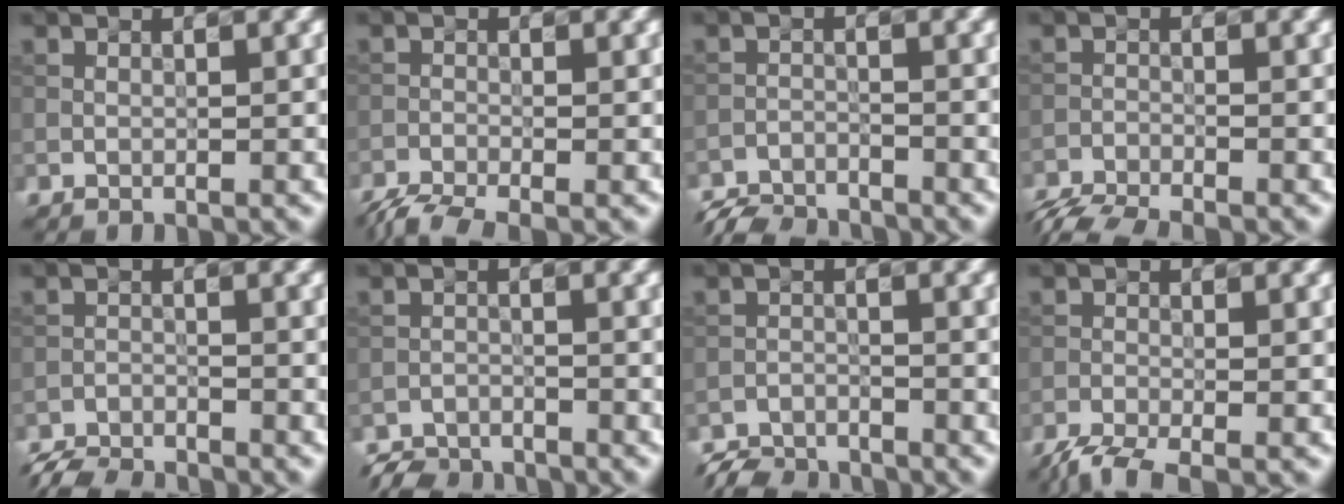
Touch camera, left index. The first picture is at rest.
{"total": 3.8, "force": [-3.1, 0.7, 2.0], "torque": [-0.041, -0.015, -0.070]}
{"total": 4.1, "force": [-4.0, 0.6, 0.5], "torque": [-0.009, -0.010, -0.080]}
{"total": 5.0, "force": [-4.7, 0.7, 1.6], "torque": [-0.041, -0.024, -0.087]}
{"total": 4.1, "force": [-4.1, 0.4, 0.7], "torque": [-0.020, -0.014, -0.081]}
{"total": 3.2, "force": [-3.1, 0.7, 0.2], "torque": [0.001, -0.002, -0.062]}
{"total": 3.6, "force": [-3.5, 0.7, 0.3], "torque": [-0.003, -0.006, -0.073]}
{"total": 3.3, "force": [-2.7, 0.7, 1.9], "torque": [-0.042, -0.011, -0.062]}